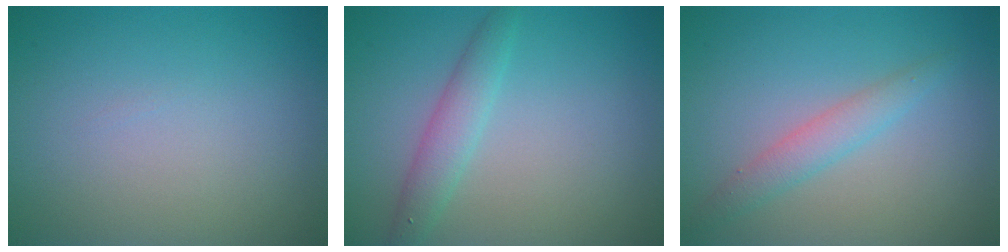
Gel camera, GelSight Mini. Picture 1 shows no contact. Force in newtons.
{"total": 2.5, "press": 2.5, "slide": 0.2}
{"total": 2.3, "press": 2.3, "slide": 0.0}